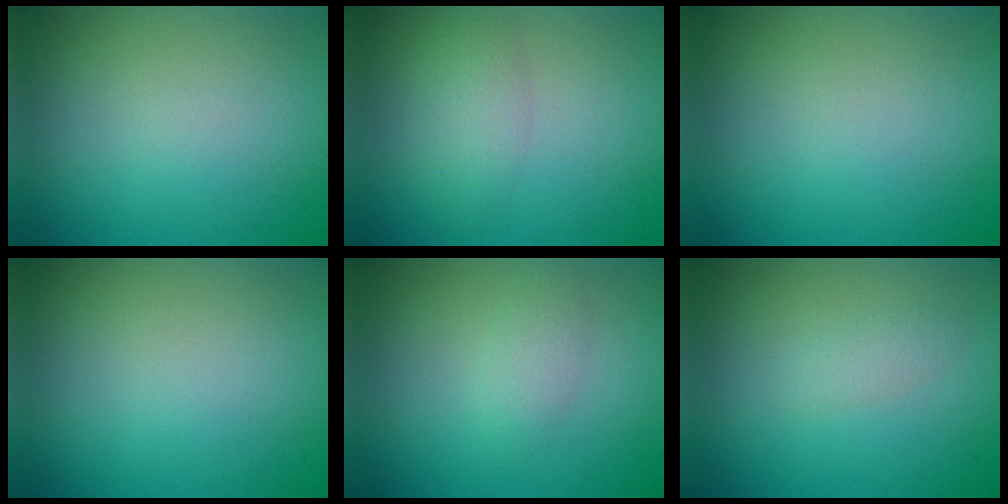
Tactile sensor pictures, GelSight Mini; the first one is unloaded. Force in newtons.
{"total": 2.7, "press": 2.7, "slide": 0.1}
{"total": 0.0}
{"total": 0.0}
{"total": 1.5, "press": 1.5, "slide": 0.1}
{"total": 1.1, "press": 1.1, "slide": 0.0}